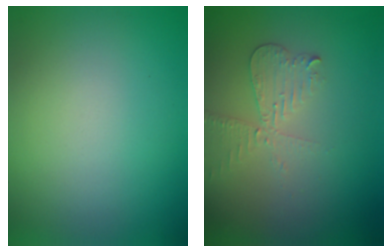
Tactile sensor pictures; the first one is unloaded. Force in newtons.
{"total": 2.8, "press": 2.6, "slide": 0.9}